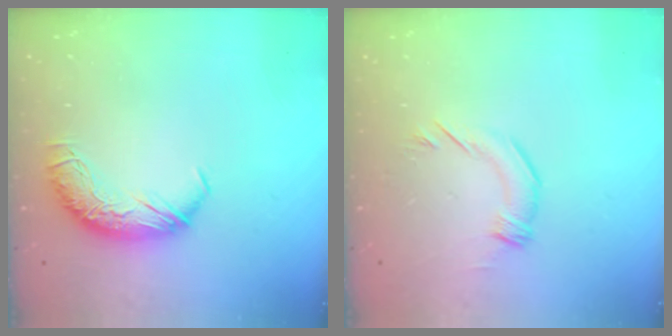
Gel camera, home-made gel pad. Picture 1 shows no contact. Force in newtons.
{"total": 2.7, "press": 2.4, "slide": 1.1}